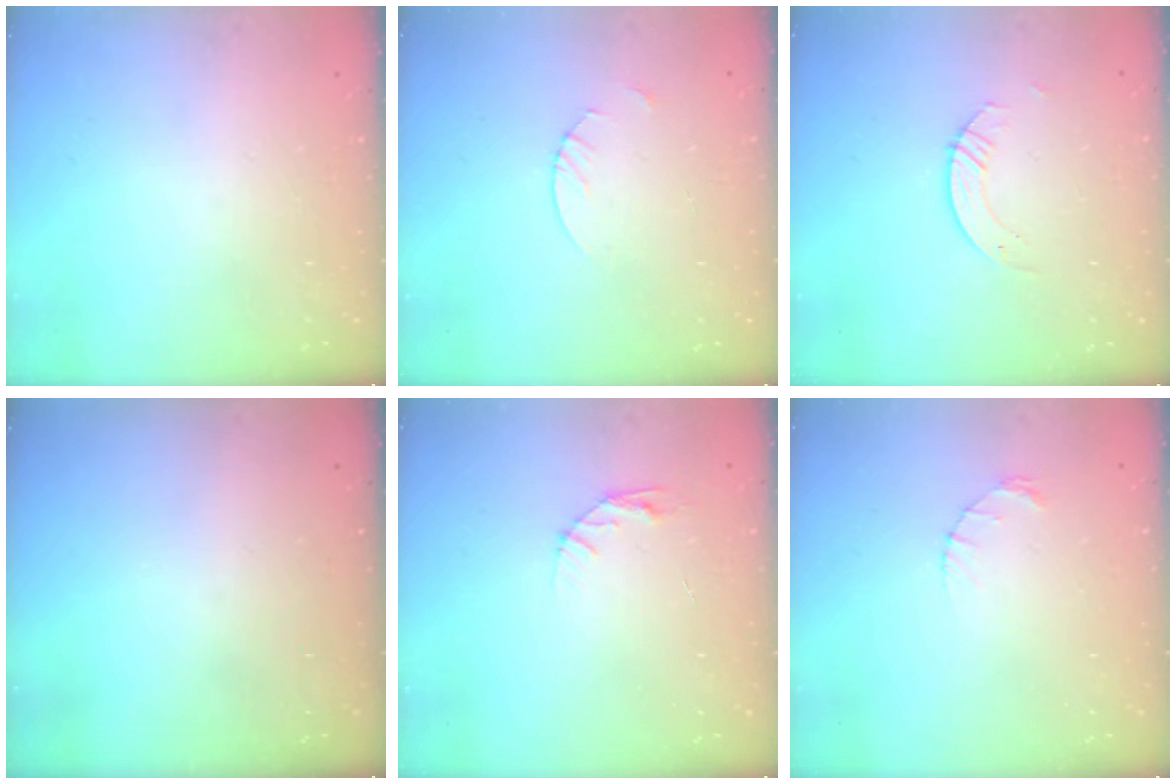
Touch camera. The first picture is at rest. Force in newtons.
{"total": 1.8, "press": 1.8, "slide": 0.2}
{"total": 2.2, "press": 2.2, "slide": 0.2}
{"total": 0.0}
{"total": 5.3, "press": 5.3, "slide": 0.6}
{"total": 1.2, "press": 1.1, "slide": 0.2}